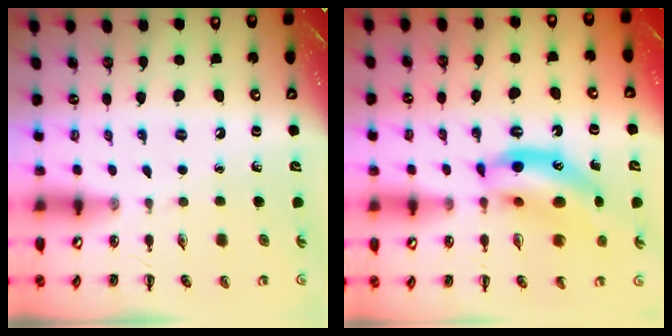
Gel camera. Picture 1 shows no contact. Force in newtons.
{"total": 13.0, "press": 12.6, "slide": 3.2}